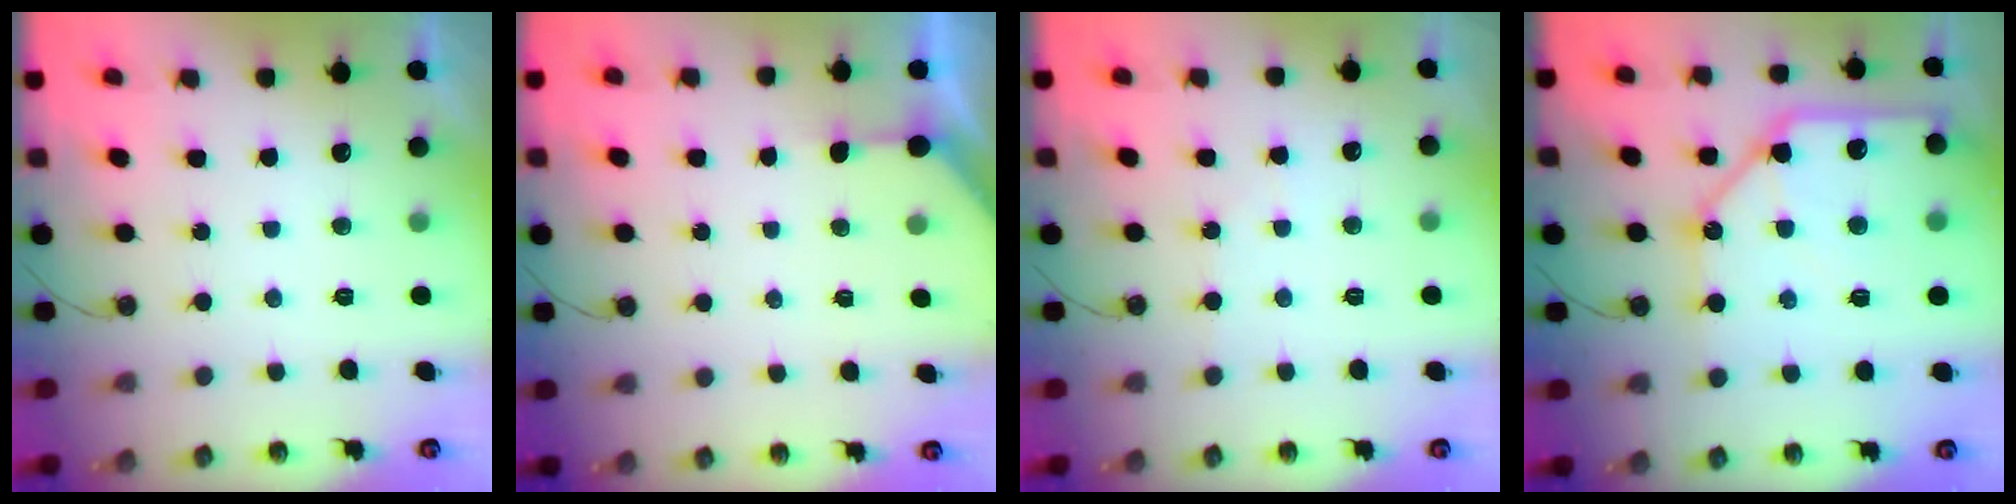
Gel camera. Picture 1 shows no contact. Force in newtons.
{"total": 2.0, "press": 2.0, "slide": 0.2}
{"total": 3.0, "press": 3.0, "slide": 0.5}
{"total": 14.5, "press": 14.4, "slide": 1.7}